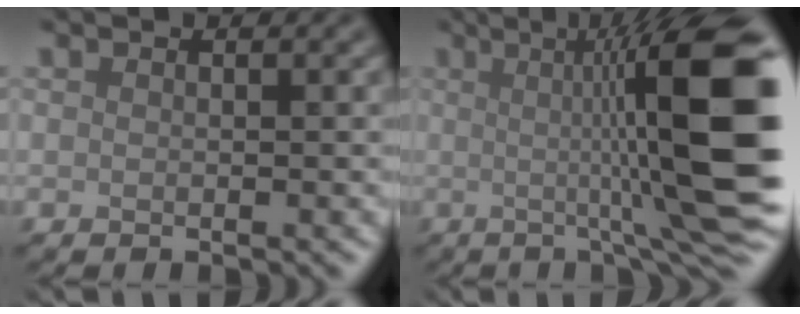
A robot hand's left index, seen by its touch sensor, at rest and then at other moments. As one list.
[{"total": 14.7, "force": [1.1, 3.0, 14.4], "torque": [-0.167, 0.002, 0.017]}]